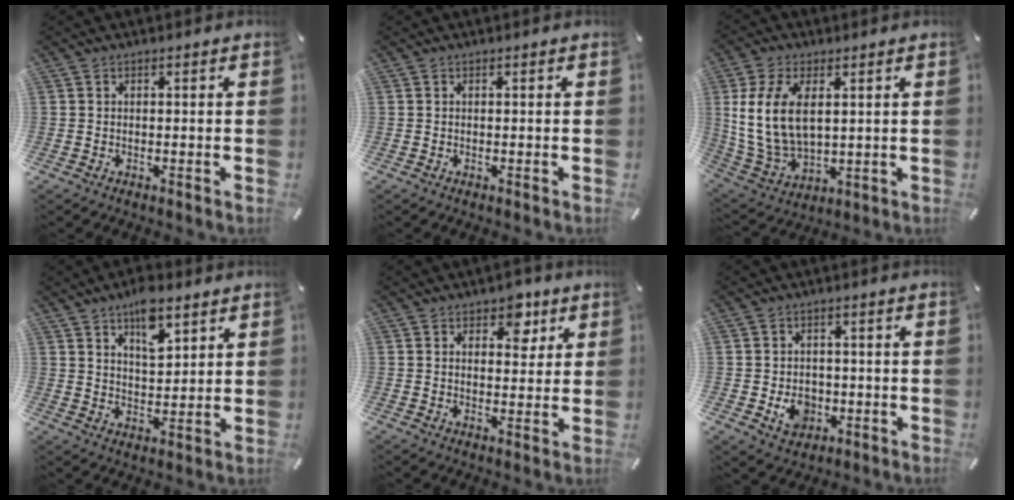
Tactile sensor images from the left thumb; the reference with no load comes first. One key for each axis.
{"total": 0.0}
{"total": 12.8, "fx": 3.5, "fy": 8.0, "fz": 9.3, "tx": -0.219, "ty": -0.007, "tz": 0.062}
{"total": 8.8, "fx": 5.8, "fy": 4.4, "fz": 4.9, "tx": -0.064, "ty": -0.025, "tz": 0.099}
{"total": 6.2, "fx": 3.3, "fy": 4.3, "fz": 3.0, "tx": -0.017, "ty": -0.013, "tz": 0.048}
{"total": 6.2, "fx": -1.5, "fy": 5.2, "fz": 3.1, "tx": -0.050, "ty": 0.003, "tz": -0.026}